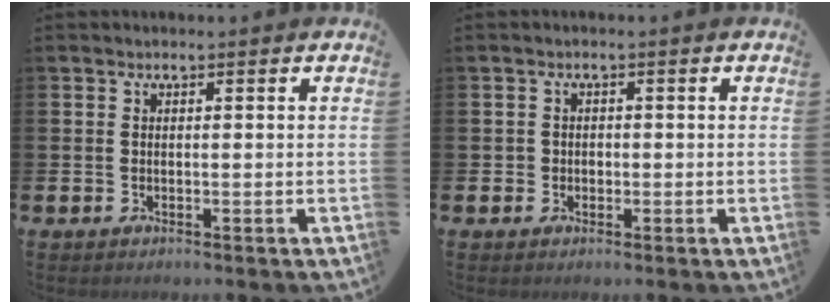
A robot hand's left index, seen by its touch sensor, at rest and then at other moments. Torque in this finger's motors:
{"motor_torque": [0.02, 0.01, 0.00, -0.01]}